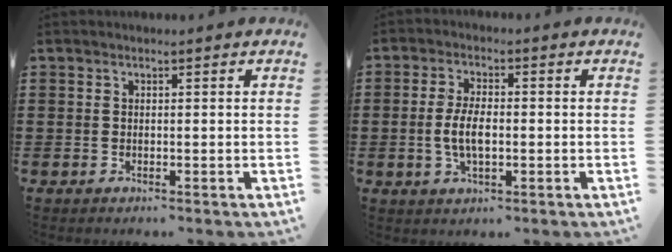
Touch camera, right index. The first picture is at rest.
{"total": 5.3, "force": [-0.7, 2.2, 4.7], "torque": [-0.105, -0.003, -0.019]}